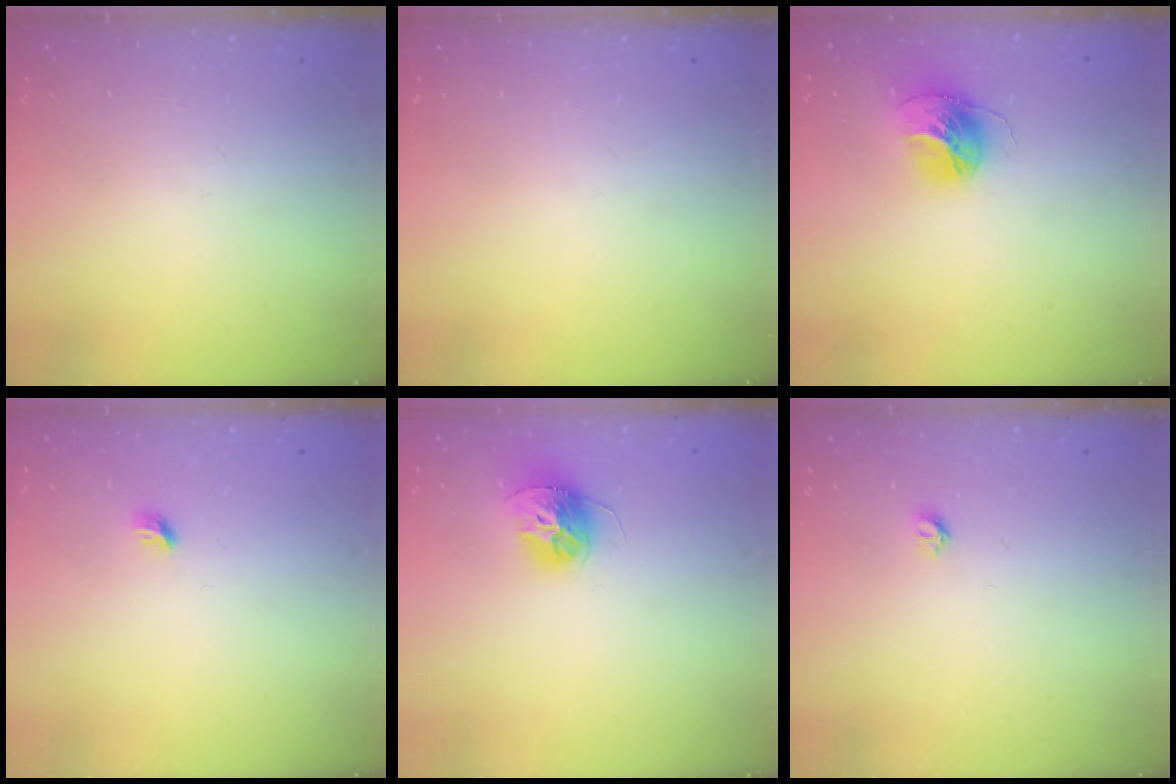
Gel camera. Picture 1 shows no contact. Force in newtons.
{"total": 0.0}
{"total": 13.9, "press": 13.8, "slide": 1.4}
{"total": 3.9, "press": 3.8, "slide": 0.9}
{"total": 11.3, "press": 11.3, "slide": 0.7}
{"total": 3.9, "press": 3.9, "slide": 0.3}